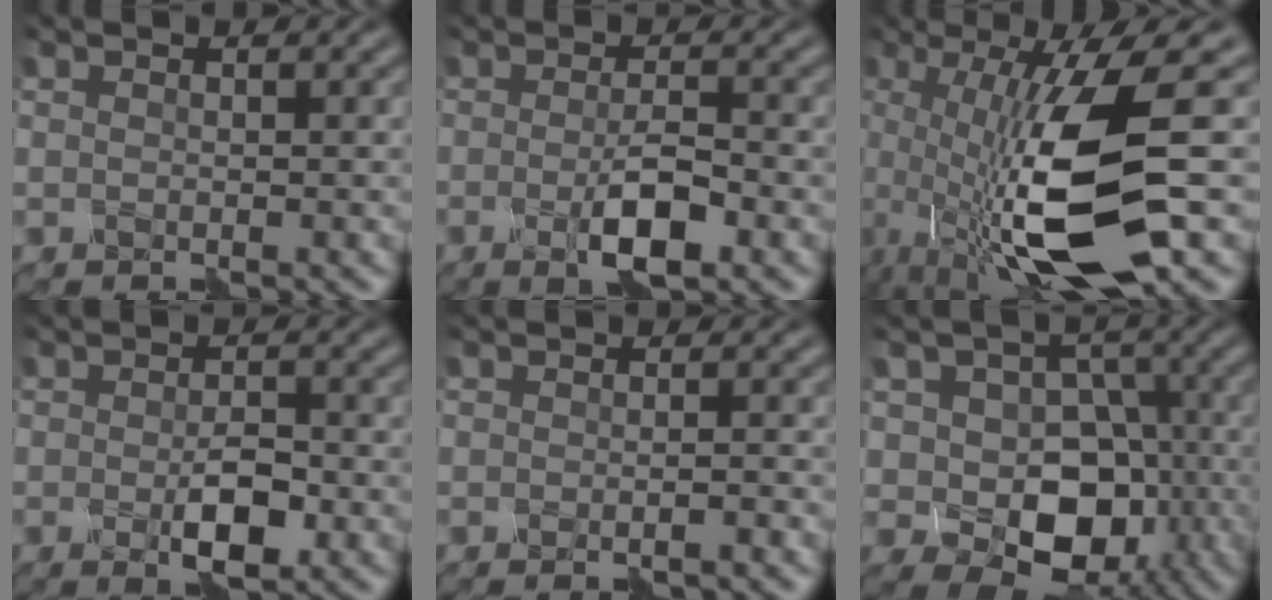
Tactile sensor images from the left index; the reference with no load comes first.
{"total": 3.7, "force": [-1.5, 0.9, 3.3], "torque": [-0.056, -0.002, -0.030]}
{"total": 12.1, "force": [-2.8, 2.9, 11.4], "torque": [-0.204, -0.011, -0.053]}
{"total": 3.2, "force": [-1.2, 1.4, 2.6], "torque": [-0.044, -0.003, -0.021]}
{"total": 0.7, "force": [-0.6, 0.0, 0.4], "torque": [-0.005, 0.000, -0.018]}
{"total": 7.2, "force": [-2.3, 5.5, 4.0], "torque": [-0.049, -0.002, -0.048]}